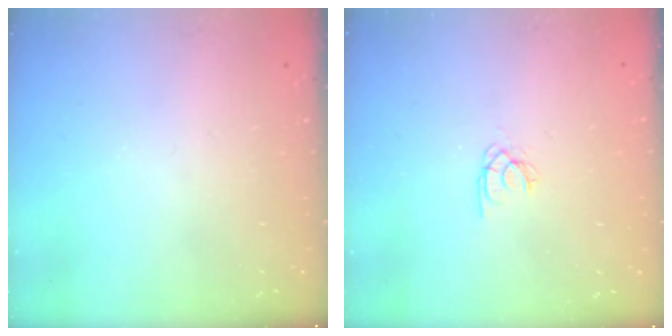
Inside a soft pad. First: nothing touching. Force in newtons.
{"total": 1.7, "press": 1.7, "slide": 0.1}